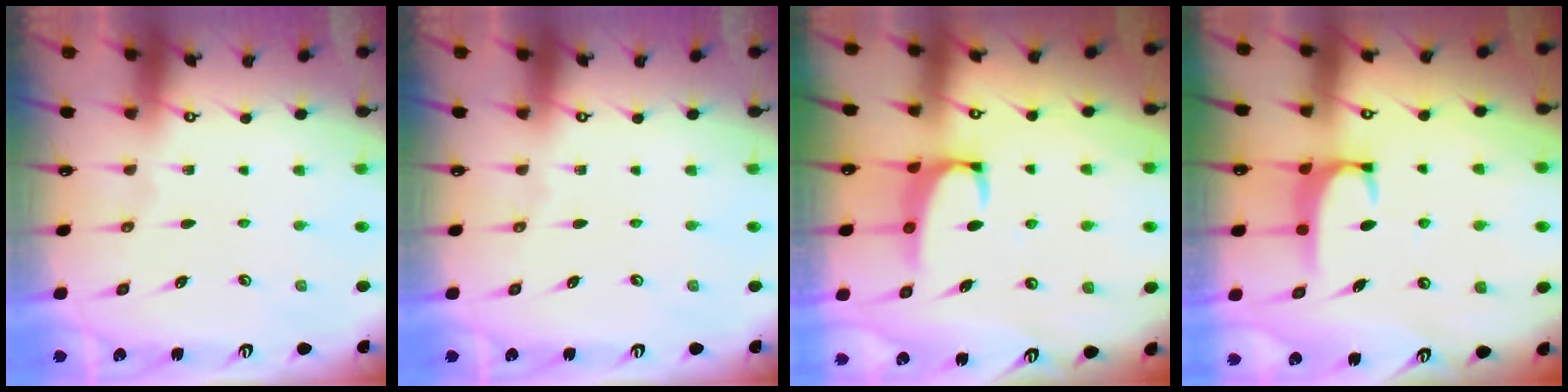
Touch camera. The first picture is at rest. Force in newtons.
{"total": 0.0}
{"total": 2.5, "press": 2.4, "slide": 0.7}
{"total": 2.2, "press": 2.1, "slide": 0.5}